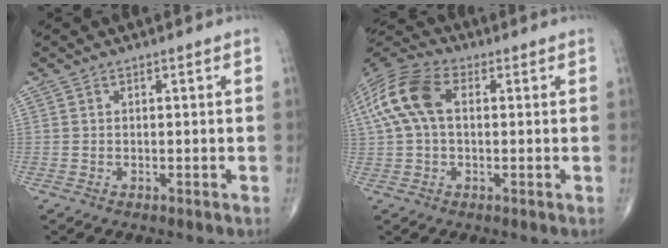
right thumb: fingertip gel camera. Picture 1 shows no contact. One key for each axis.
{"total": 12.3, "fx": 2.2, "fy": 7.4, "fz": 9.6, "tx": -0.217, "ty": 0.034, "tz": 0.036}